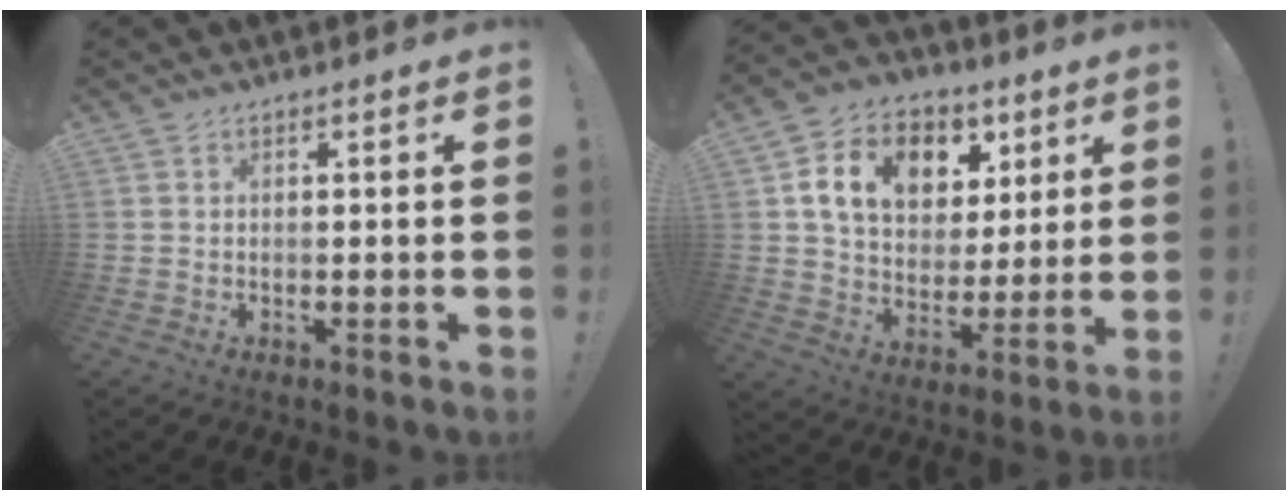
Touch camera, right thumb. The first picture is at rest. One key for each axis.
{"total": 15.5, "fx": 6.3, "fy": 11.7, "fz": 7.9, "tx": -0.120, "ty": -0.021, "tz": 0.123}